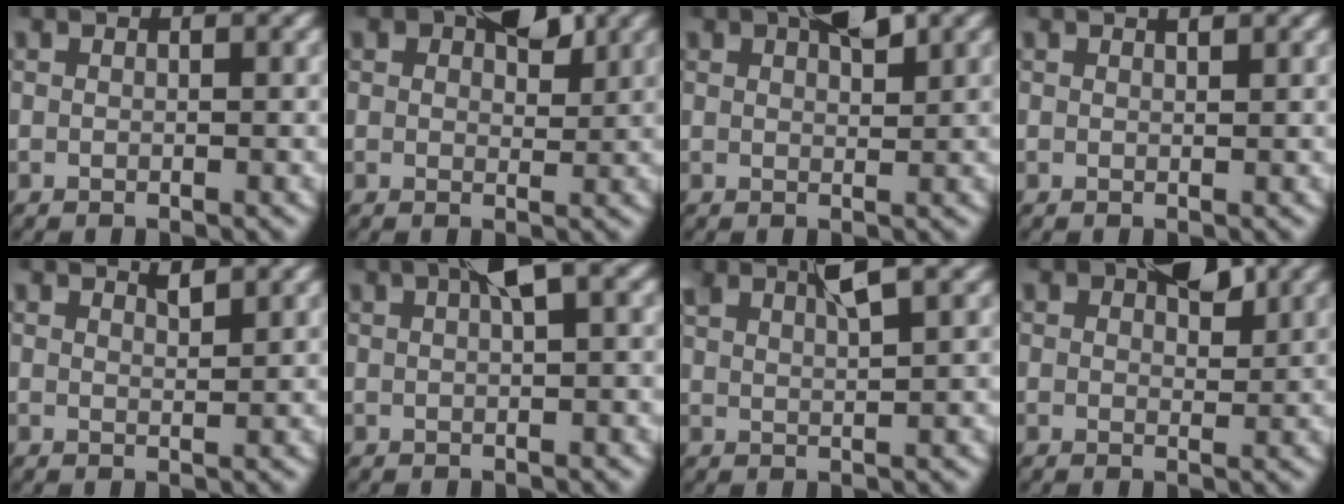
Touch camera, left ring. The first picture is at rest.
{"total": 4.1, "force": [1.8, 2.1, 3.0], "torque": [-0.039, -0.009, 0.035]}
{"total": 3.8, "force": [2.3, 1.1, 2.9], "torque": [-0.038, -0.002, 0.042]}
{"total": 0.8, "force": [0.7, -0.4, 0.3], "torque": [0.004, 0.002, 0.012]}
{"total": 1.6, "force": [1.3, -0.6, 0.6], "torque": [-0.007, -0.007, 0.028]}
{"total": 2.9, "force": [1.4, 0.0, 2.6], "torque": [-0.037, 0.008, 0.025]}
{"total": 3.0, "force": [2.3, -0.4, 1.9], "torque": [-0.031, 0.000, 0.048]}
{"total": 3.8, "force": [1.9, 1.7, 2.8], "torque": [-0.035, -0.009, 0.037]}